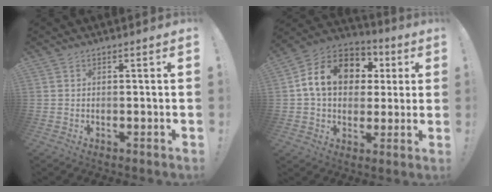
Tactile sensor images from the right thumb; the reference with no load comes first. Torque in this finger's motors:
{"motor_torque": [0.40, 0.47, 0.55, -0.28, 0.29]}